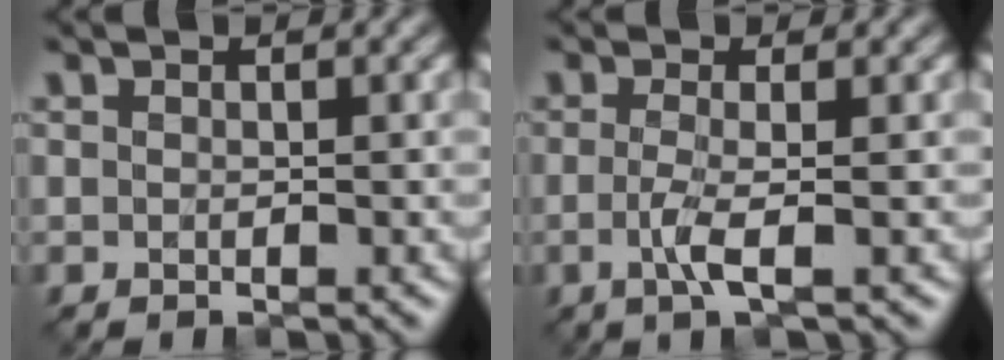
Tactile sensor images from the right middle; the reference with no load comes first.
{"total": 2.7, "force": [-0.7, 0.6, 2.6], "torque": [-0.054, -0.009, -0.019]}